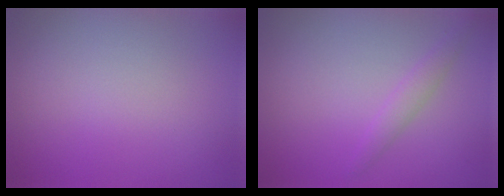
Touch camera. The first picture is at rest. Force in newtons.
{"total": 1.4, "press": 1.4, "slide": 0.1}